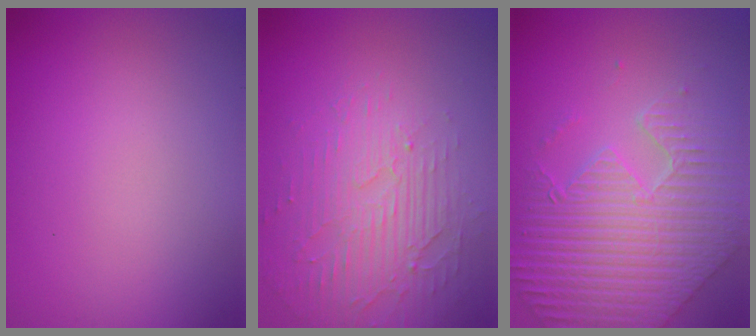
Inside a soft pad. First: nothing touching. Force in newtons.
{"total": 4.3, "press": 3.2, "slide": 2.8}
{"total": 9.3, "press": 6.6, "slide": 6.5}